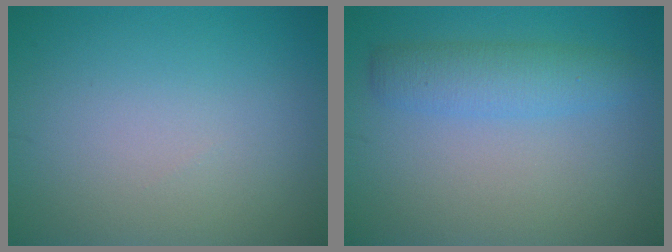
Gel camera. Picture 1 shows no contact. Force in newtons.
{"total": 3.3, "press": 3.3, "slide": 0.1}